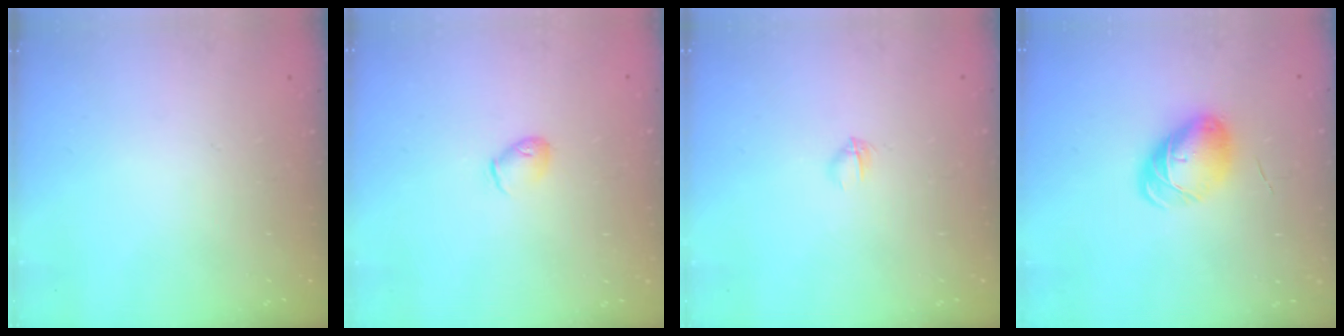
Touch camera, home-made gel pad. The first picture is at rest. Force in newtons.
{"total": 5.3, "press": 5.2, "slide": 1.0}
{"total": 2.3, "press": 2.2, "slide": 0.8}
{"total": 8.4, "press": 8.4, "slide": 0.5}